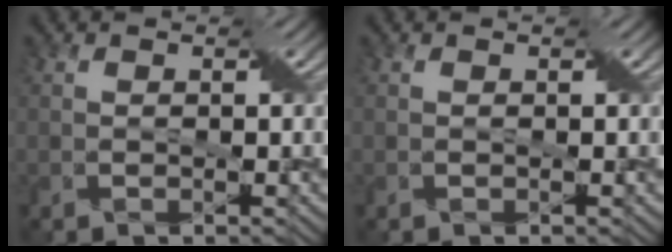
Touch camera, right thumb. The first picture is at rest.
{"total": 0.0}